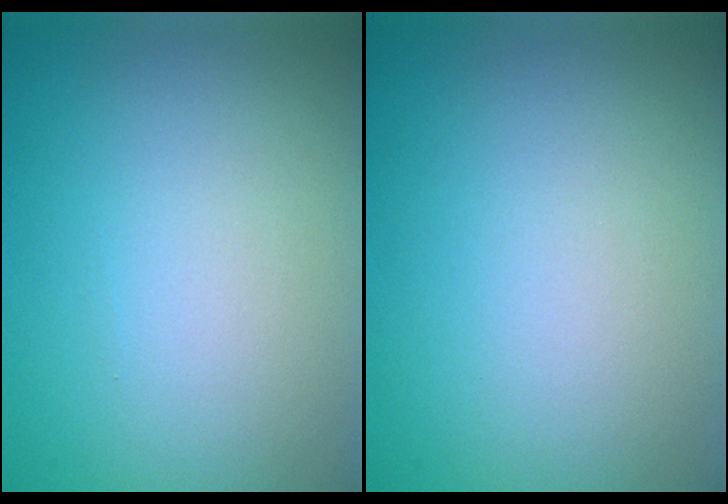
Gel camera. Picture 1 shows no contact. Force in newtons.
{"total": 0.0}